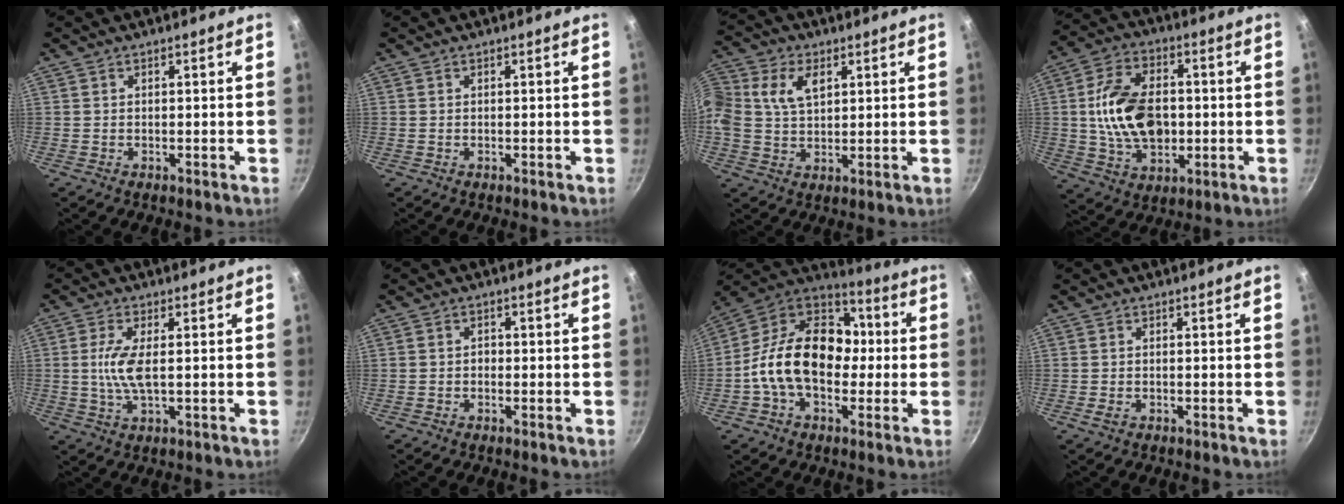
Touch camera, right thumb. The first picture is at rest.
{"total": 0.0}
{"total": 12.2, "force": [3.5, 8.7, 7.8], "torque": [-0.164, 0.021, 0.058]}
{"total": 15.7, "force": [0.0, 10.4, 11.7], "torque": [-0.190, 0.015, 0.000]}
{"total": 6.4, "force": [0.3, 2.2, 6.0], "torque": [-0.136, 0.000, 0.004]}
{"total": 1.2, "force": [-0.5, 1.0, 0.6], "torque": [-0.008, 0.006, -0.010]}
{"total": 20.5, "force": [-1.5, 14.5, 14.5], "torque": [-0.203, 0.052, -0.044]}
{"total": 1.3, "force": [-0.6, 0.6, 0.9], "torque": [-0.021, 0.001, -0.013]}